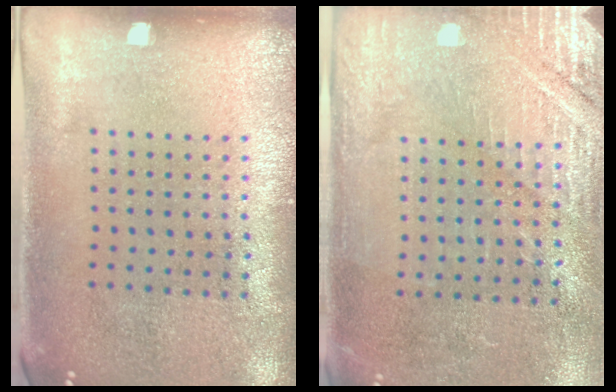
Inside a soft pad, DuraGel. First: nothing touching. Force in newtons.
{"total": 2.9, "press": 2.8, "slide": 0.5}